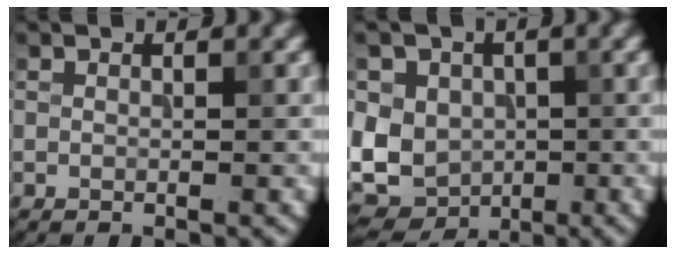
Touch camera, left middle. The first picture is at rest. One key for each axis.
{"total": 9.1, "fx": -0.1, "fy": 7.6, "fz": 4.9, "tx": -0.085, "ty": 0.013, "tz": -0.027}